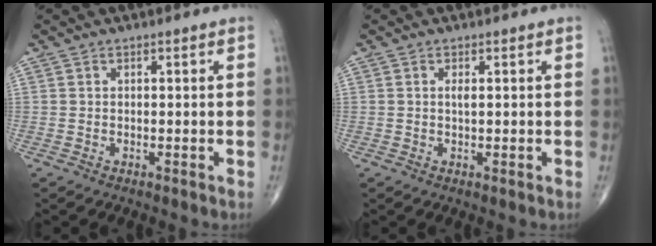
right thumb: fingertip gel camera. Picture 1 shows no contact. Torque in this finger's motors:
{"motor_torque": [2.12, 2.14, -0.05, -0.22, 0.01]}